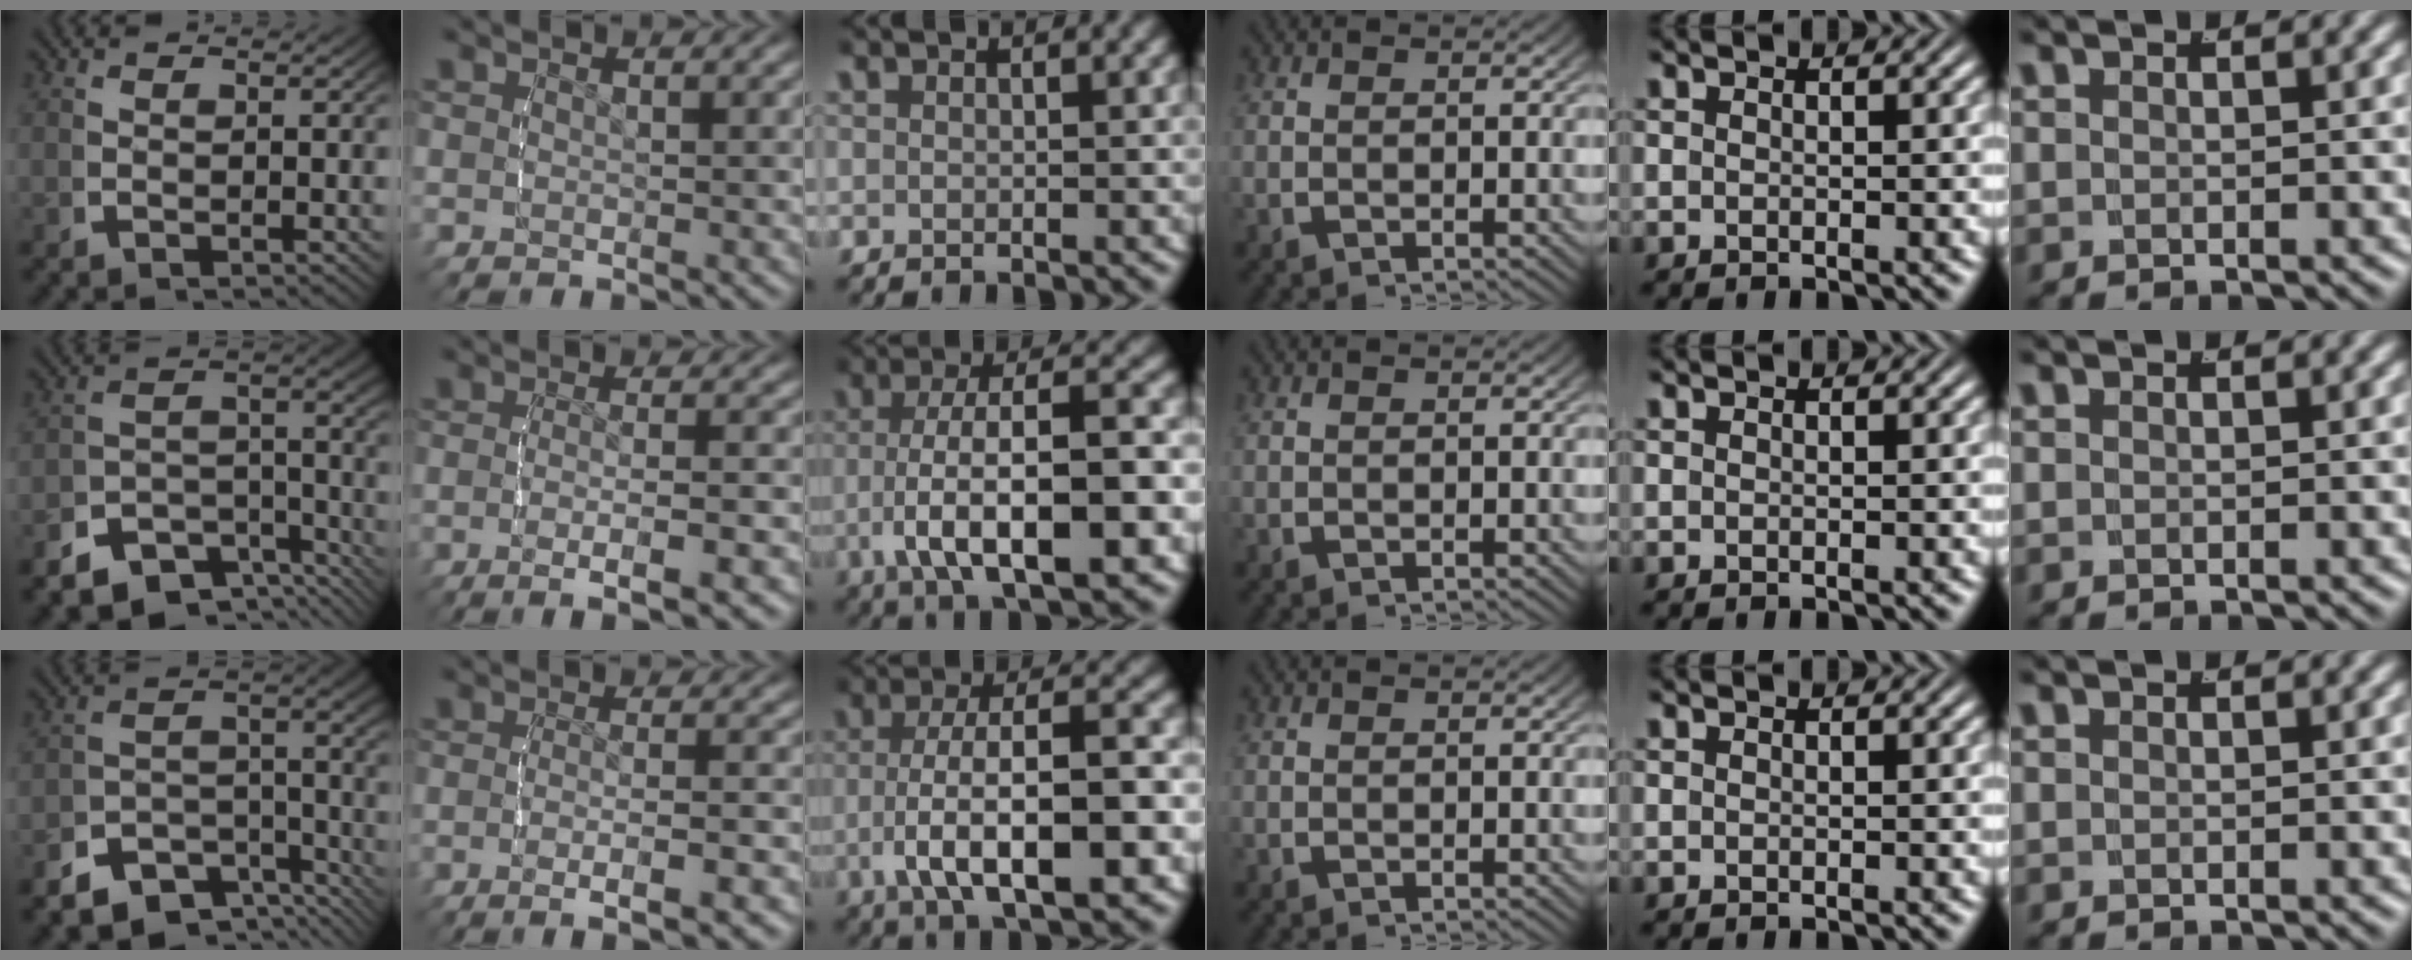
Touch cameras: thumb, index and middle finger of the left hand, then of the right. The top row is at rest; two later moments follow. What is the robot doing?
{"motion": "lift_and_place", "object": "bandage"}